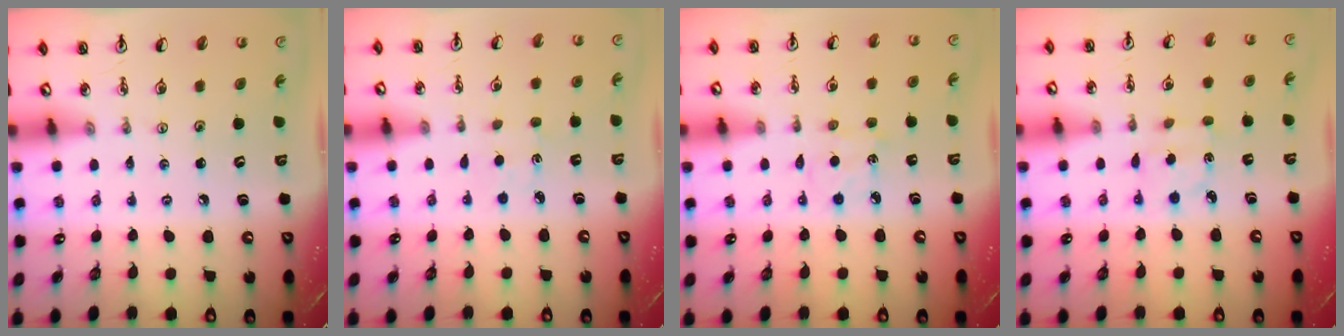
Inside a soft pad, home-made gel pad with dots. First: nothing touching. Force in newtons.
{"total": 1.8, "press": 1.7, "slide": 0.3}
{"total": 6.1, "press": 6.1, "slide": 0.5}
{"total": 2.9, "press": 2.8, "slide": 0.7}